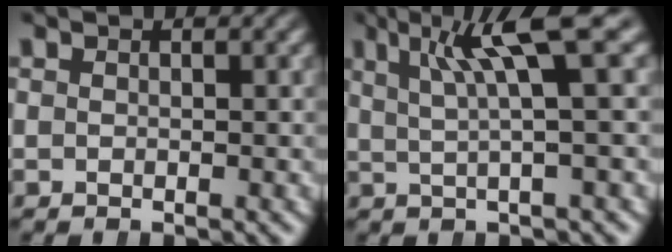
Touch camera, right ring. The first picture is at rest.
{"total": 6.7, "force": [3.1, 0.0, 5.9], "torque": [-0.072, 0.031, 0.046]}